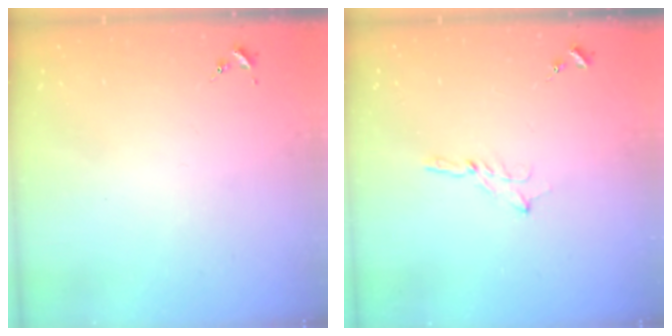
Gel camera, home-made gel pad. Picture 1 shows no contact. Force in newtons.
{"total": 2.0, "press": 2.0, "slide": 0.2}